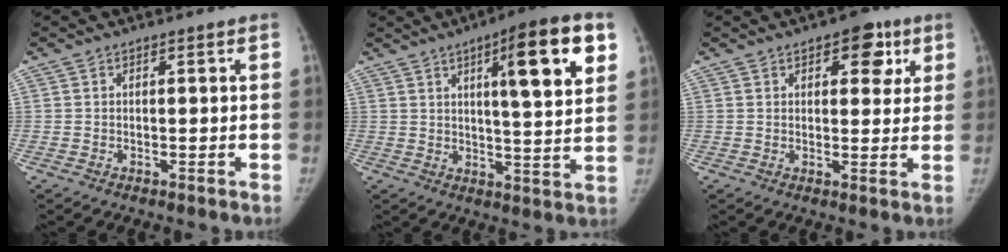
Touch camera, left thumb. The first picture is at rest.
{"total": 15.4, "force": [6.4, 3.0, 13.7], "torque": [-0.177, -0.019, 0.087]}
{"total": 7.2, "force": [3.5, 4.1, 4.7], "torque": [-0.015, -0.008, 0.038]}